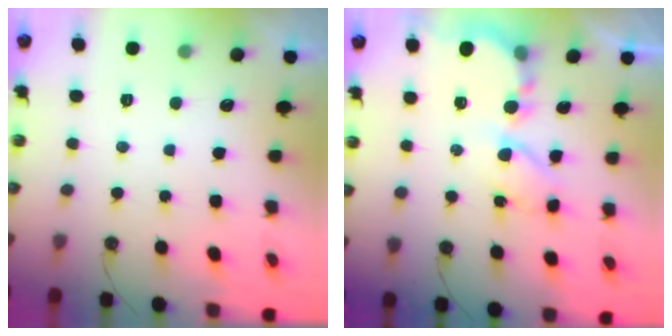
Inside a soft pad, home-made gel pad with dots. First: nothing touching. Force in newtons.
{"total": 7.7, "press": 7.6, "slide": 0.6}